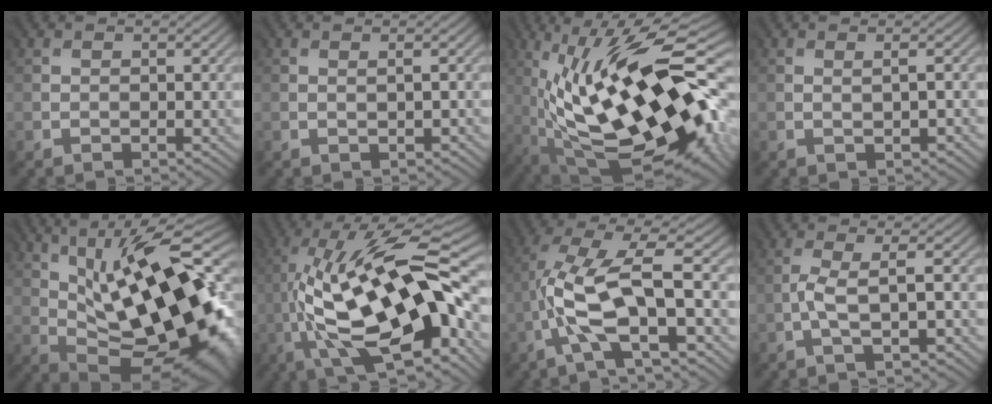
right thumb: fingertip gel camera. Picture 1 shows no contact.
{"total": 0.6, "force": [0.0, -0.4, 0.4], "torque": [-0.006, -0.001, 0.003]}
{"total": 19.8, "force": [-2.7, 7.6, 18.0], "torque": [-0.300, 0.008, -0.054]}
{"total": 0.8, "force": [0.0, -0.4, 0.7], "torque": [-0.011, -0.001, 0.004]}
{"total": 20.1, "force": [3.5, 8.0, 18.1], "torque": [-0.286, 0.024, 0.063]}
{"total": 19.1, "force": [-1.3, 6.0, 18.1], "torque": [-0.318, 0.021, -0.026]}
{"total": 10.4, "force": [-2.6, 3.1, 9.5], "torque": [-0.195, 0.015, -0.050]}
{"total": 3.0, "force": [-1.1, 0.1, 2.8], "torque": [-0.061, 0.006, -0.025]}